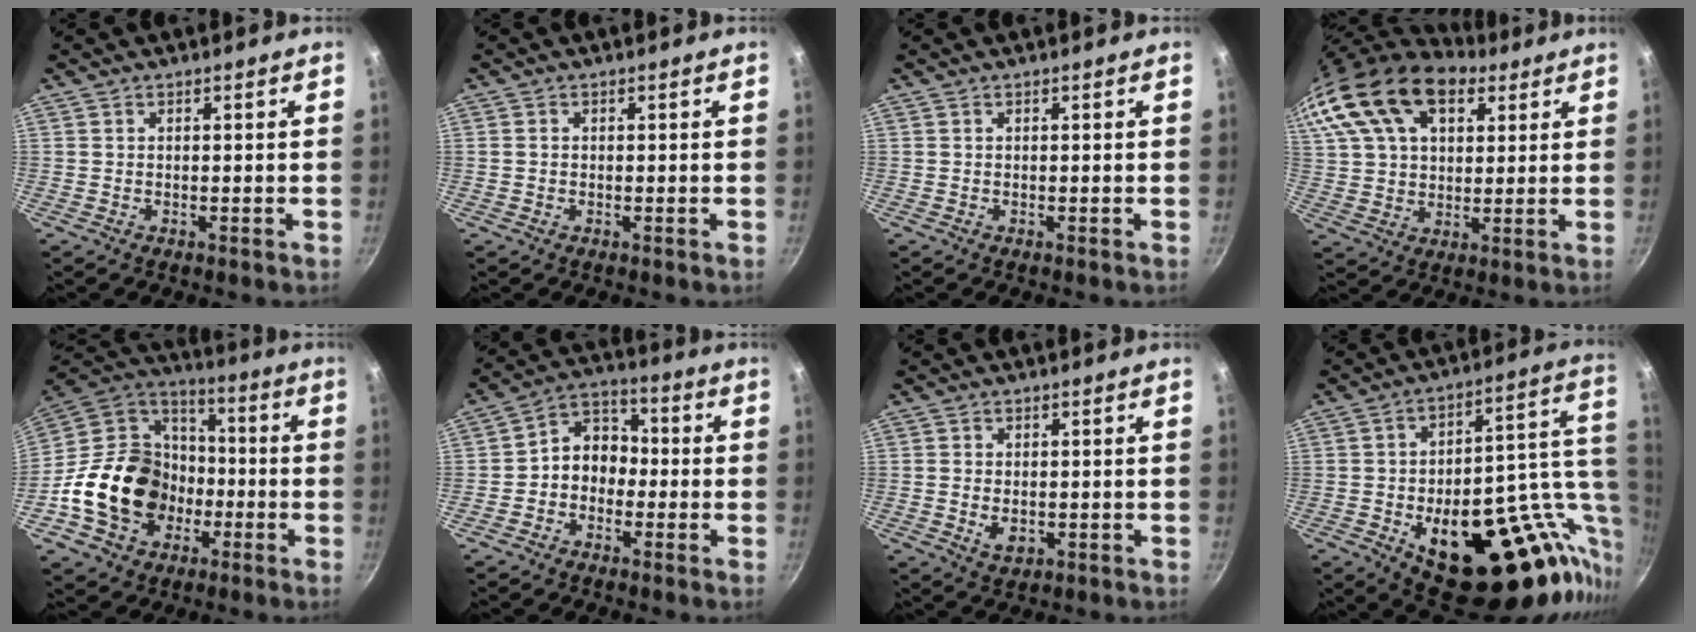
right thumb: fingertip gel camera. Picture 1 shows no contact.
{"total": 0.7, "force": [-0.1, 0.7, 0.3], "torque": [-0.005, 0.003, -0.002]}
{"total": 0.0}
{"total": 23.1, "force": [12.6, 13.6, 13.7], "torque": [-0.268, 0.012, 0.228]}
{"total": 22.2, "force": [-5.6, 17.5, 12.4], "torque": [-0.200, 0.058, -0.093]}
{"total": 7.7, "force": [-1.7, 6.3, 4.2], "torque": [-0.027, 0.038, -0.048]}
{"total": 3.9, "force": [-0.7, 2.5, 2.8], "torque": [-0.048, -0.005, -0.007]}
{"total": 31.8, "force": [-7.5, 15.6, 26.7], "torque": [-0.297, 0.014, -0.091]}